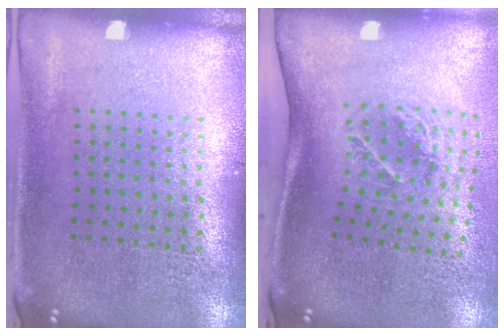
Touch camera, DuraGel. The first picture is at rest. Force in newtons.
{"total": 2.1, "press": 1.3, "slide": 1.7}